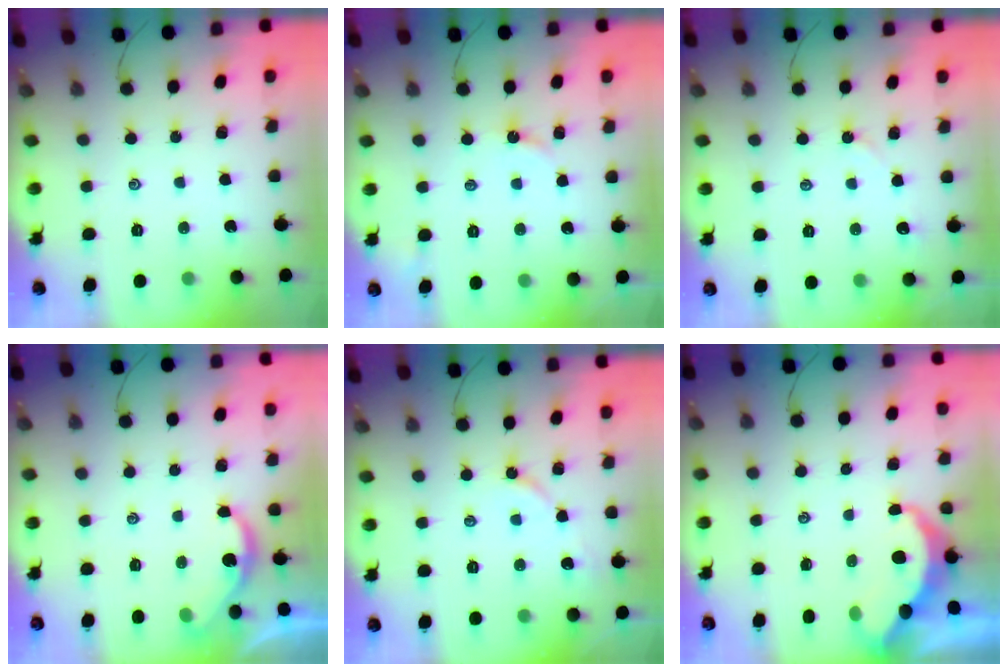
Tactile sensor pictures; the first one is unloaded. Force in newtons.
{"total": 2.6, "press": 2.6, "slide": 0.3}
{"total": 2.7, "press": 2.7, "slide": 0.3}
{"total": 2.4, "press": 2.3, "slide": 0.3}
{"total": 4.6, "press": 4.5, "slide": 0.6}
{"total": 5.1, "press": 5.1, "slide": 0.3}